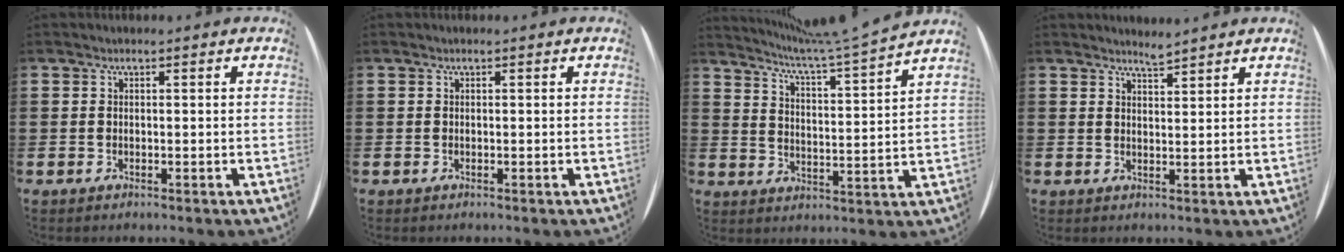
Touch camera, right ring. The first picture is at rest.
{"total": 0.0}
{"total": 5.7, "force": [5.2, -1.4, 2.0], "torque": [-0.059, -0.044, 0.081]}
{"total": 2.1, "force": [2.1, -0.4, -0.1], "torque": [-0.001, -0.007, 0.039]}